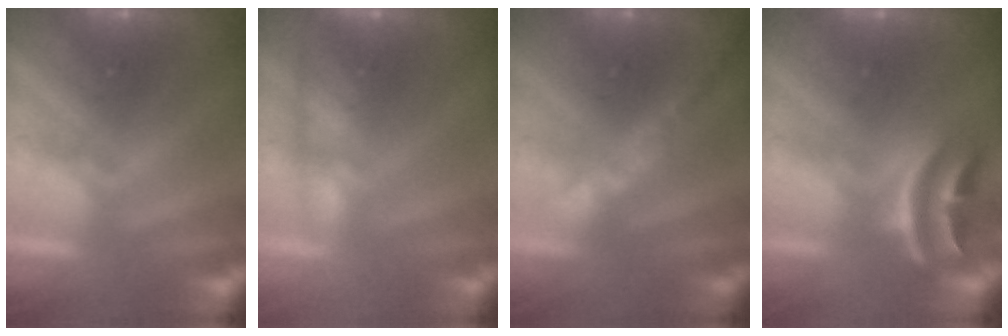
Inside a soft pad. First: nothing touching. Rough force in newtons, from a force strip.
{"total": 4.7}
{"total": 2.4}
{"total": 2.9}